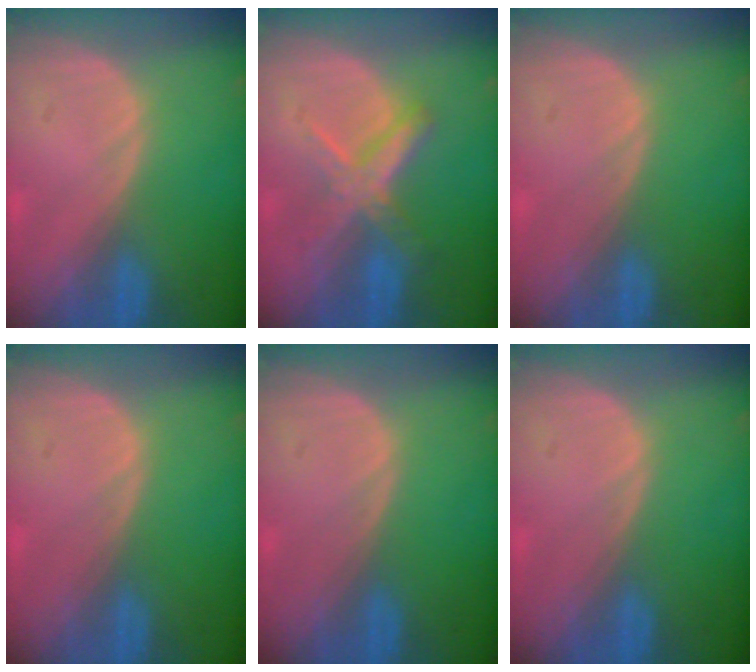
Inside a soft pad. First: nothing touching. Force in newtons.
{"total": 6.7, "press": 5.9, "slide": 3.2}
{"total": 0.0}
{"total": 0.0}
{"total": 0.0}
{"total": 0.0}